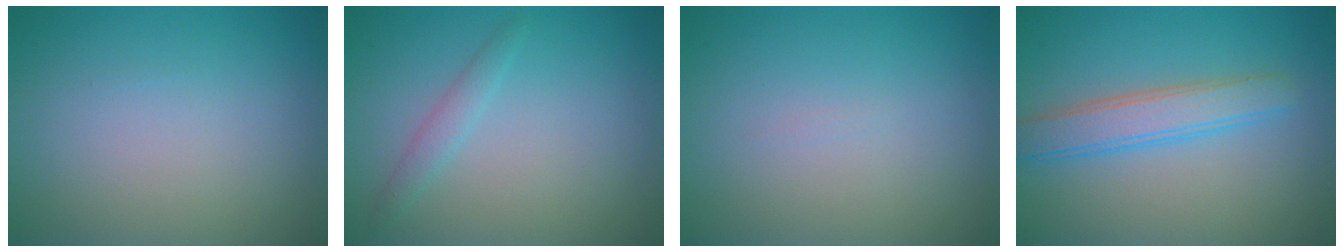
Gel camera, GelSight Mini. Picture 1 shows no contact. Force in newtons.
{"total": 1.3, "press": 1.3, "slide": 0.1}
{"total": 0.0}
{"total": 3.6, "press": 3.6, "slide": 0.1}